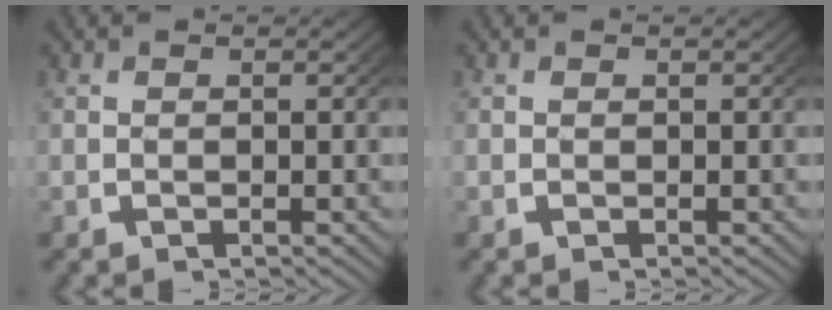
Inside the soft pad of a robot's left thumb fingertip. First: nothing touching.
{"total": 0.0}